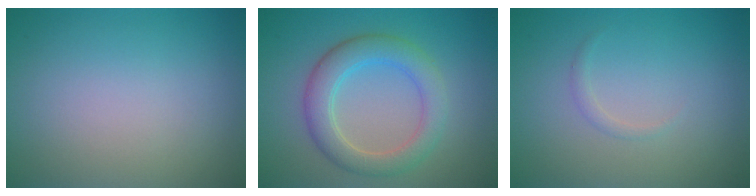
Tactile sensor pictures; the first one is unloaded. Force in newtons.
{"total": 4.5, "press": 4.5, "slide": 0.3}
{"total": 0.7, "press": 0.7, "slide": 0.1}